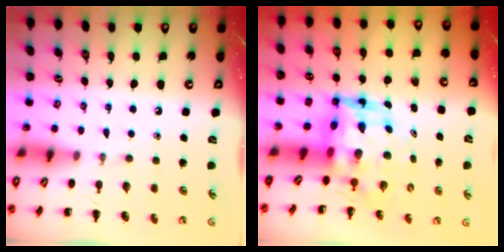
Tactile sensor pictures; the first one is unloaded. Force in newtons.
{"total": 7.9, "press": 7.5, "slide": 2.5}